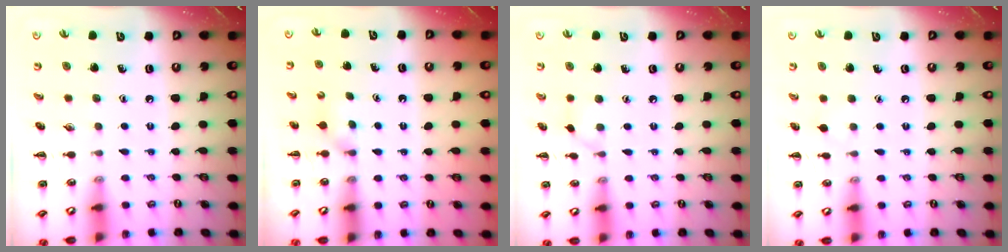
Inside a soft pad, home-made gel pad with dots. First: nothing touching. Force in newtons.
{"total": 2.4, "press": 2.1, "slide": 1.0}
{"total": 2.8, "press": 2.5, "slide": 1.1}
{"total": 2.6, "press": 2.3, "slide": 1.1}